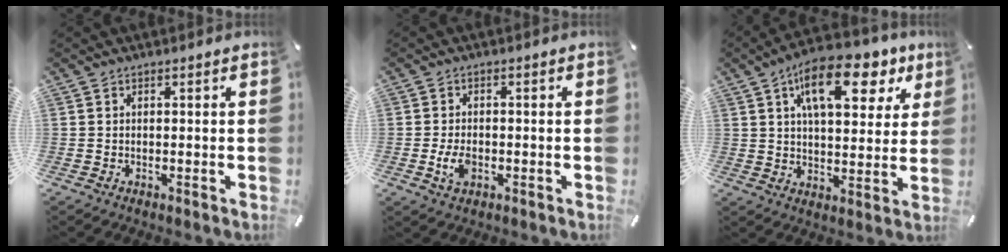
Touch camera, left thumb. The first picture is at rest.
{"total": 4.3, "force": [-1.2, 2.7, 3.2], "torque": [-0.081, -0.002, -0.026]}
{"total": 15.8, "force": [7.9, 7.8, 11.2], "torque": [-0.162, -0.026, 0.129]}